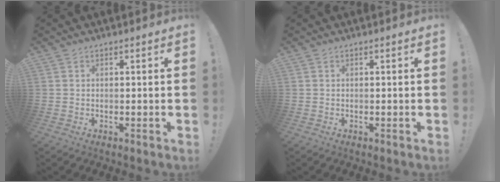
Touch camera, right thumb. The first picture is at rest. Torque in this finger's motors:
{"motor_torque": [0.00, 0.00, -0.08, 0.08, 0.02]}